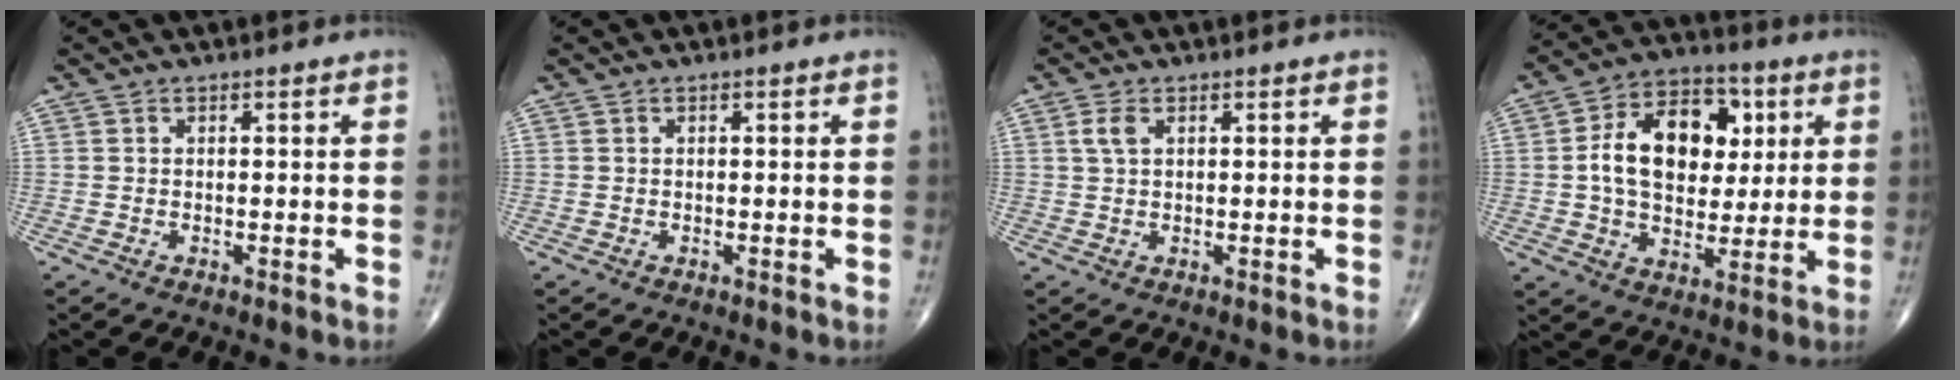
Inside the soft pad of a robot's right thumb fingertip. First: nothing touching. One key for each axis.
{"total": 0.0}
{"total": 2.4, "fx": 0.9, "fy": 1.2, "fz": 1.9, "tx": -0.044, "ty": 0.009, "tz": 0.021}
{"total": 16.9, "fx": 2.9, "fy": 11.4, "fz": 12.1, "tx": -0.162, "ty": 0.010, "tz": 0.044}